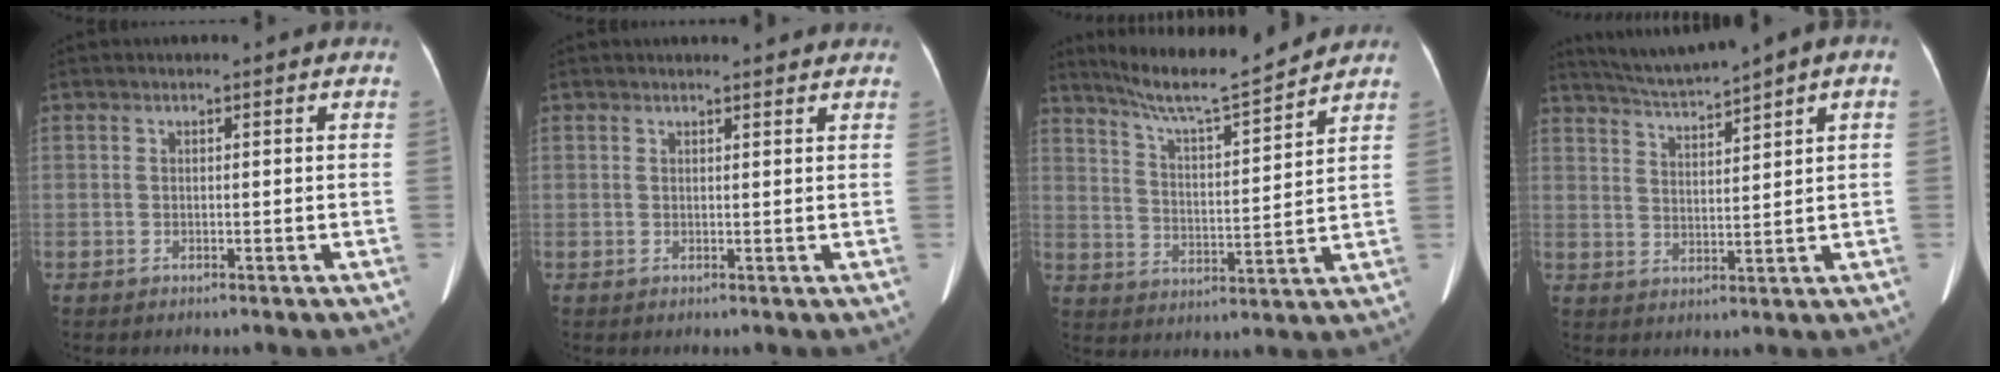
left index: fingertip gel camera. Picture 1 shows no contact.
{"total": 3.6, "force": [3.5, 0.4, 0.7], "torque": [-0.011, 0.008, 0.038]}
{"total": 12.7, "force": [11.8, -0.2, 4.6], "torque": [-0.086, 0.000, 0.194]}
{"total": 7.0, "force": [5.8, -0.7, 3.8], "torque": [-0.064, 0.012, 0.105]}